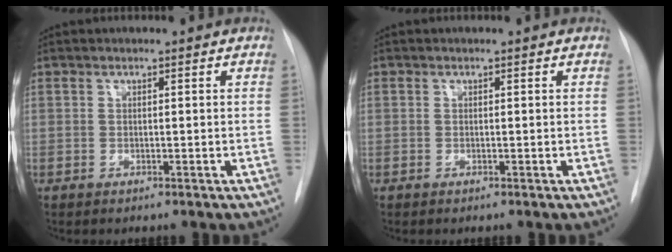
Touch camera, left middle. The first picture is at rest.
{"total": 0.0}